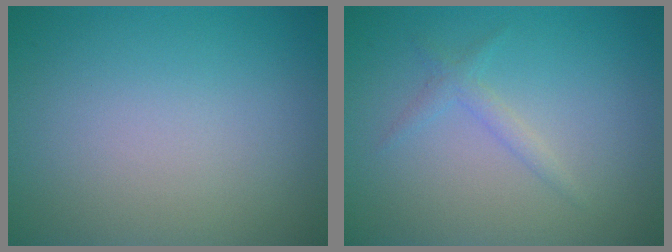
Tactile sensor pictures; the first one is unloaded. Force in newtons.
{"total": 1.3, "press": 1.3, "slide": 0.0}